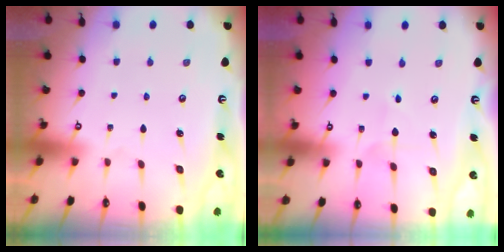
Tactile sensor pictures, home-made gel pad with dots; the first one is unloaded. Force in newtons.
{"total": 4.8, "press": 4.7, "slide": 0.3}